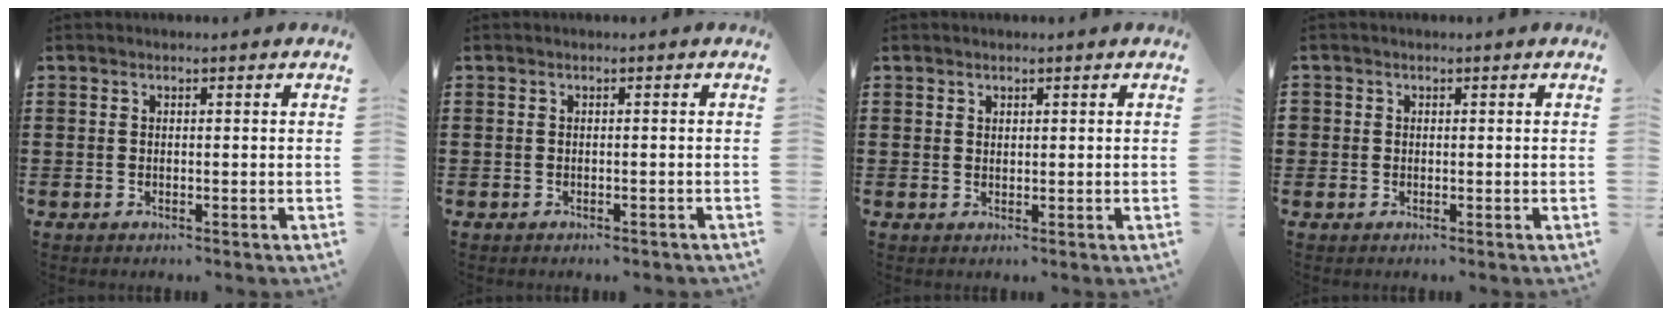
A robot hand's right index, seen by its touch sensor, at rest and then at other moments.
{"total": 0.6, "force": [-0.5, 0.1, 0.2], "torque": [-0.008, -0.004, -0.010]}
{"total": 0.9, "force": [0.7, 0.5, 0.1], "torque": [-0.004, 0.002, 0.014]}
{"total": 0.8, "force": [0.1, 0.8, 0.1], "torque": [-0.004, 0.004, 0.001]}